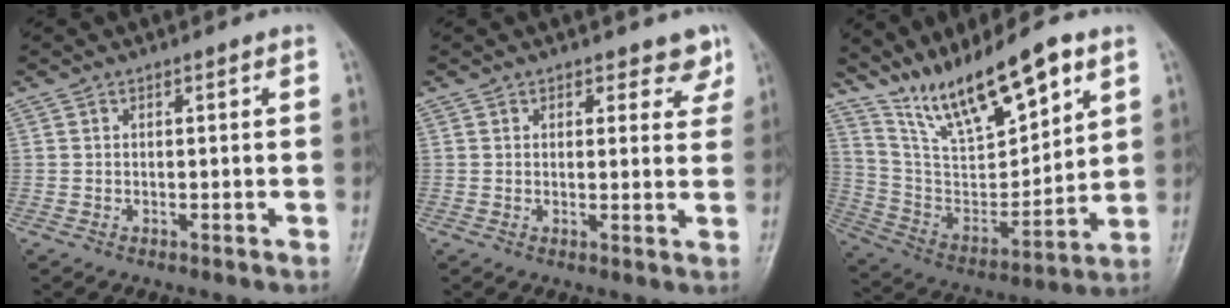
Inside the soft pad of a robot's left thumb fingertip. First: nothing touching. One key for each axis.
{"total": 4.1, "fx": 3.0, "fy": 2.4, "fz": 1.5, "tx": 0.021, "ty": -0.016, "tz": 0.031}
{"total": 19.2, "fx": 12.9, "fy": 5.9, "fz": 13.0, "tx": -0.193, "ty": -0.057, "tz": 0.246}